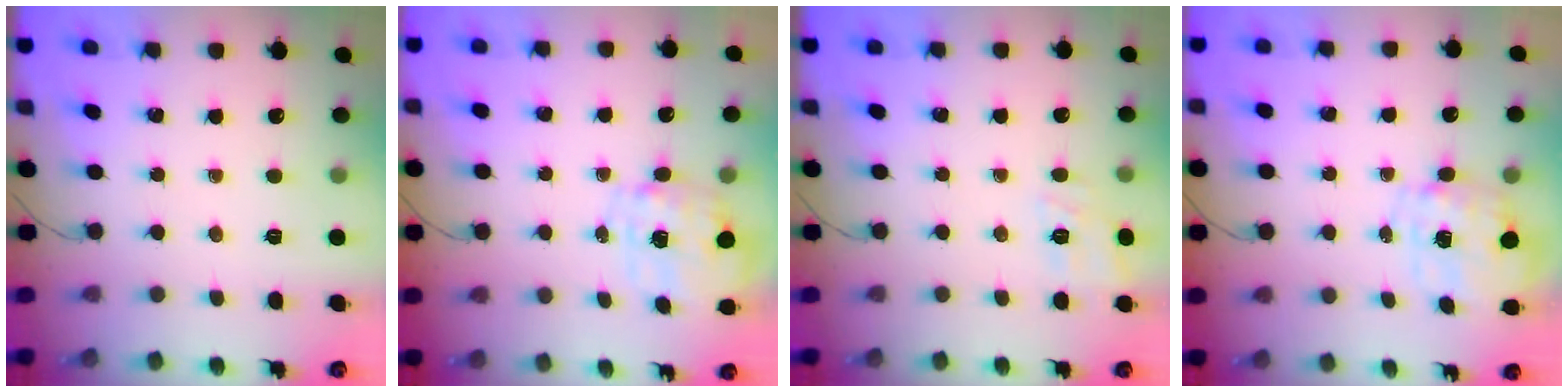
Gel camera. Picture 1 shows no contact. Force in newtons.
{"total": 2.9, "press": 2.7, "slide": 0.9}
{"total": 10.2, "press": 10.2, "slide": 1.1}
{"total": 2.9, "press": 2.7, "slide": 0.8}